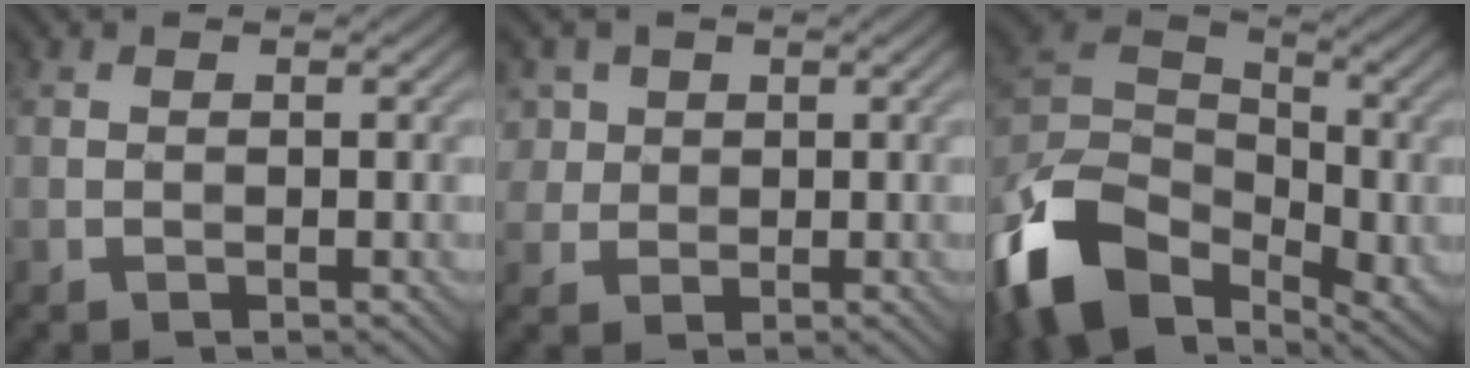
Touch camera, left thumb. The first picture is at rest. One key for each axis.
{"total": 4.2, "fx": 1.5, "fy": 3.7, "fz": 1.3, "tx": -0.066, "ty": 0.010, "tz": 0.030}
{"total": 15.2, "fx": -7.8, "fy": 9.8, "fz": 8.6, "tx": -0.224, "ty": -0.011, "tz": -0.154}